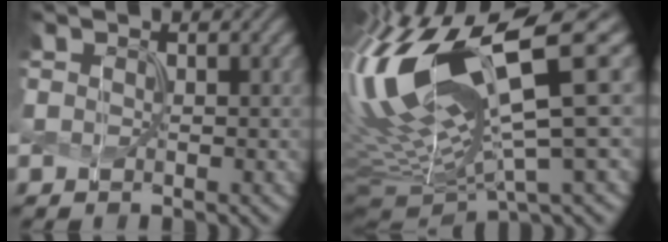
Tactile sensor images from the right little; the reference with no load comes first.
{"total": 17.5, "force": [3.3, 4.9, 16.5], "torque": [-0.347, 0.006, 0.081]}